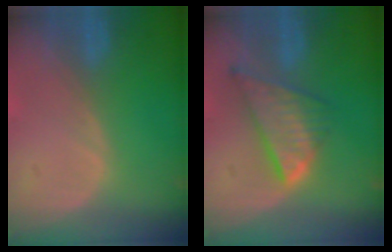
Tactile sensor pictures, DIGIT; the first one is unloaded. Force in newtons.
{"total": 8.6, "press": 7.3, "slide": 4.4}